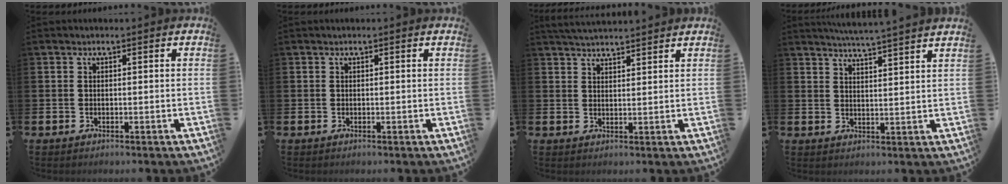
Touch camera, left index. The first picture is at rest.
{"total": 0.0}
{"total": 3.6, "force": [3.5, 0.2, 0.5], "torque": [-0.013, -0.014, 0.064]}
{"total": 4.9, "force": [4.7, -1.1, 0.7], "torque": [-0.021, -0.029, 0.083]}